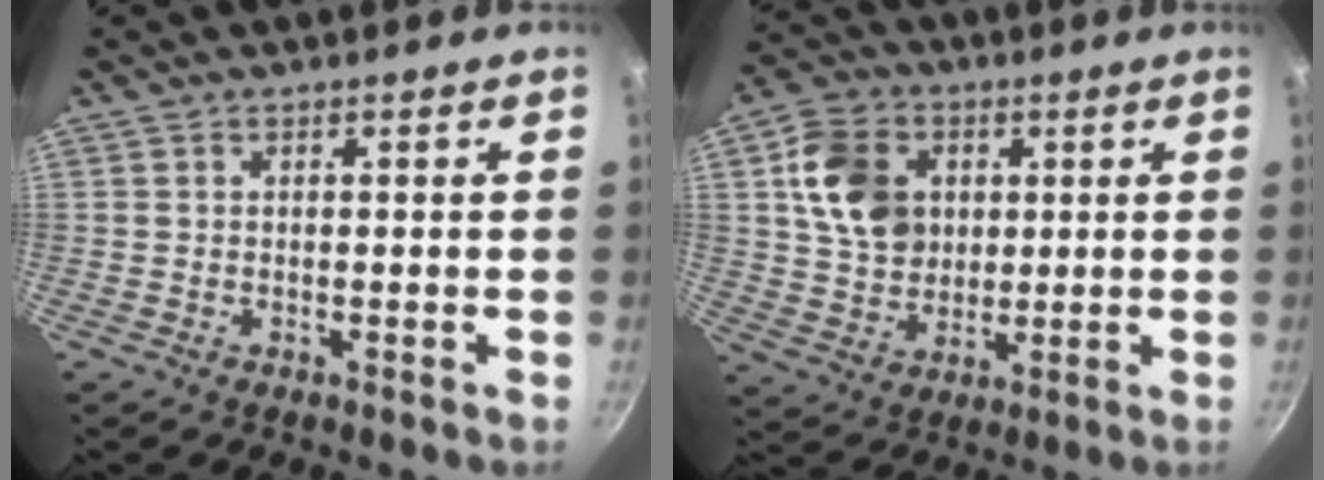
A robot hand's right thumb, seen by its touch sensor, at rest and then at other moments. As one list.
[{"total": 13.3, "force": [3.4, 10.5, 7.4], "torque": [-0.109, -0.003, 0.061]}]